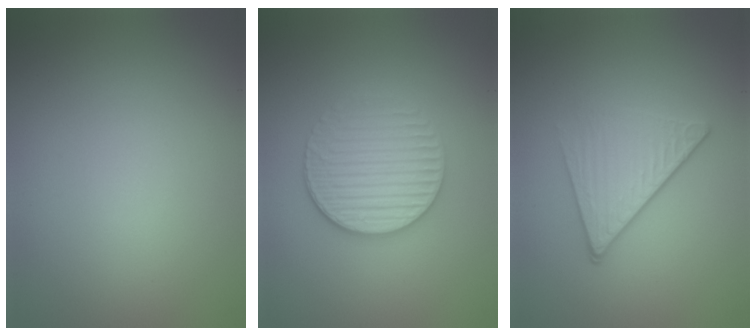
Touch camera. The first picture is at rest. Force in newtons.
{"total": 4.3, "press": 3.5, "slide": 2.5}
{"total": 4.1, "press": 2.8, "slide": 3.1}